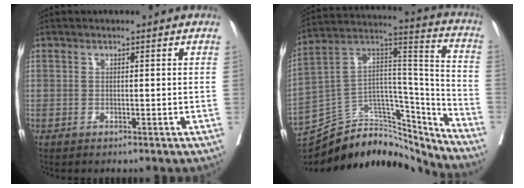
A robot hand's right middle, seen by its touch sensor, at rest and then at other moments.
{"total": 23.9, "force": [-22.0, 6.8, 6.5], "torque": [-0.122, 0.053, -0.350]}